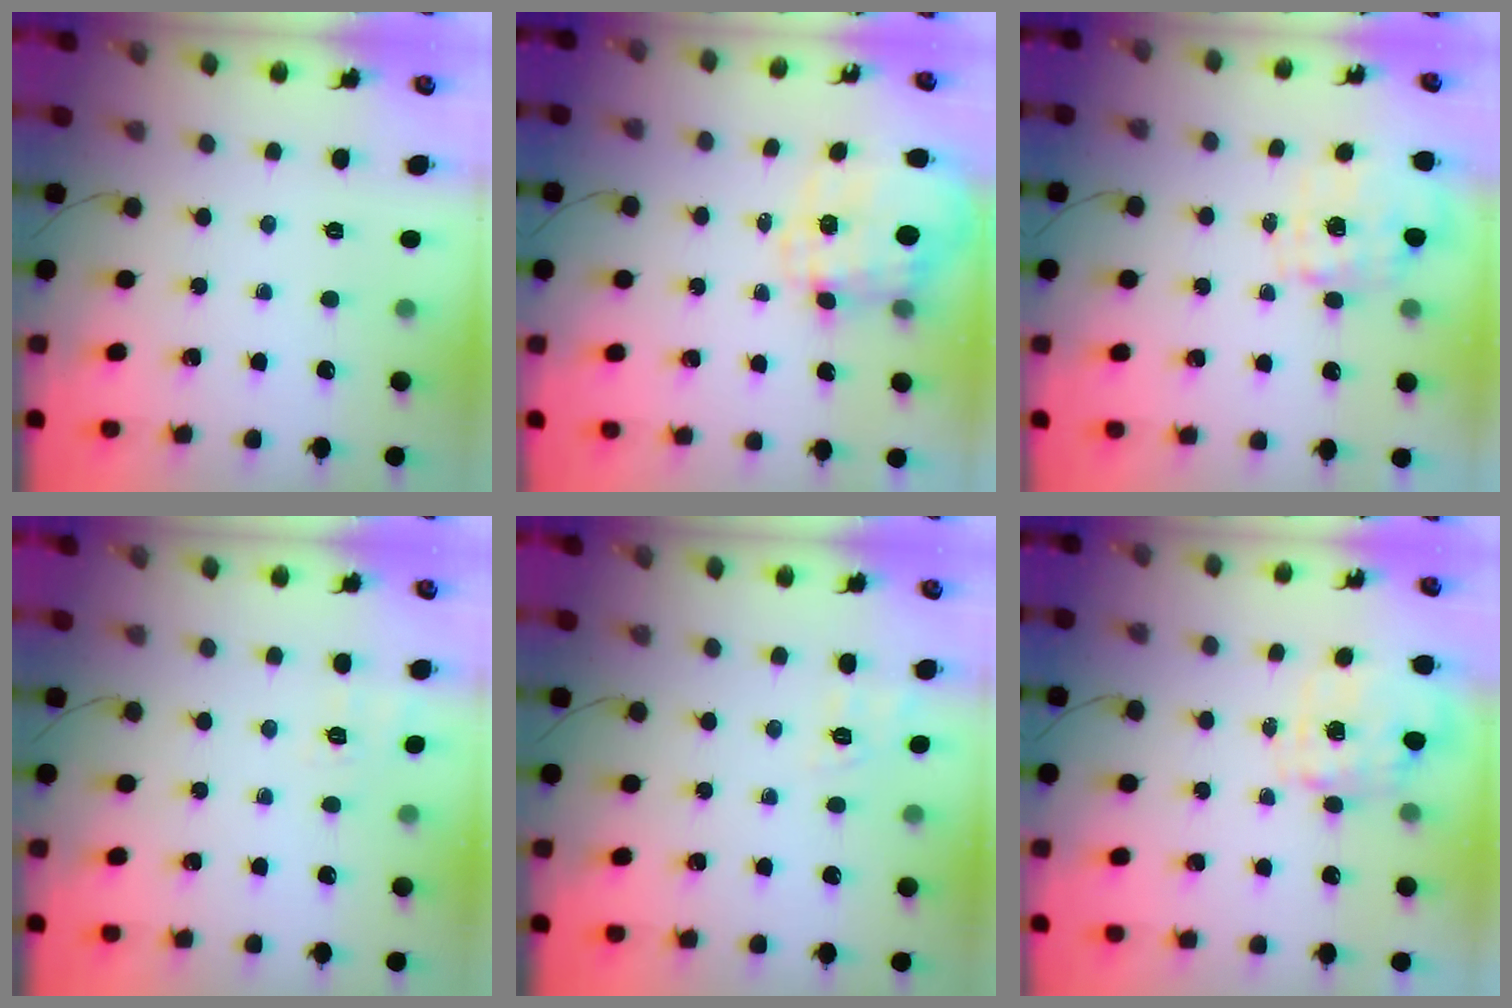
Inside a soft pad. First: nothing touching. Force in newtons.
{"total": 10.0, "press": 10.0, "slide": 1.3}
{"total": 1.6, "press": 1.5, "slide": 0.5}
{"total": 2.7, "press": 1.6, "slide": 2.1}
{"total": 4.8, "press": 4.3, "slide": 2.2}
{"total": 4.0, "press": 3.9, "slide": 0.9}